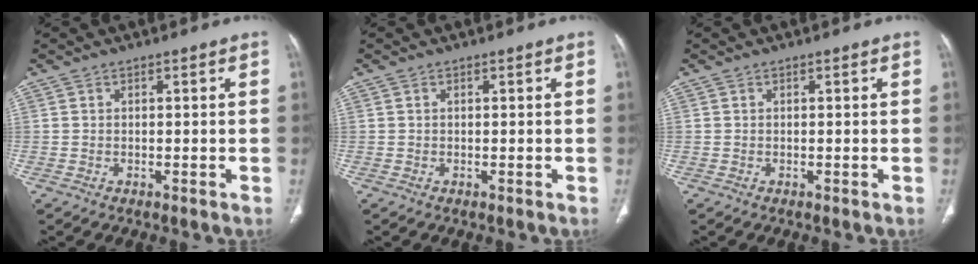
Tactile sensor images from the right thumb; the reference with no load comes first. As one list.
[{"total": 0.0}, {"total": 0.0}]